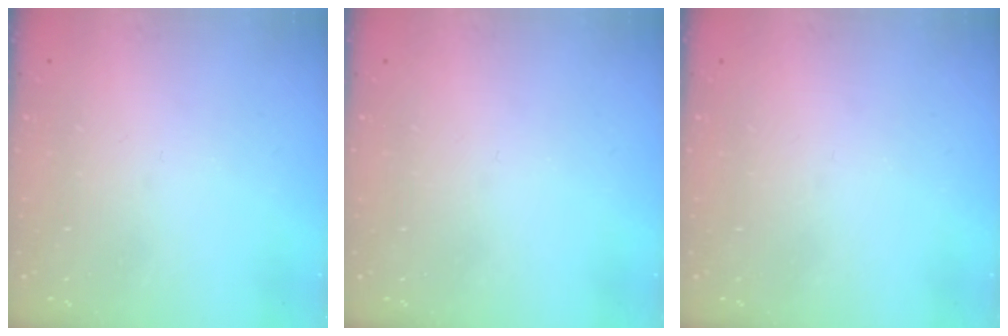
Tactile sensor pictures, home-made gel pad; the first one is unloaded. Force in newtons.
{"total": 0.0}
{"total": 0.0}